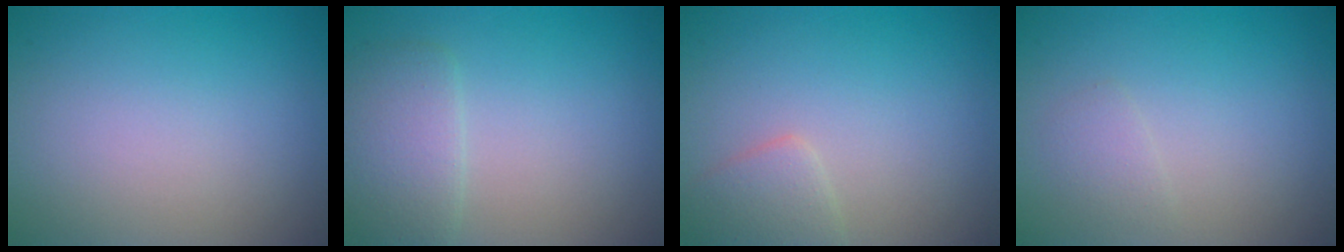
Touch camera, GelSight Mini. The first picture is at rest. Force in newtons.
{"total": 3.0, "press": 3.0, "slide": 0.1}
{"total": 2.1, "press": 2.1, "slide": 0.1}
{"total": 1.1, "press": 1.1, "slide": 0.1}